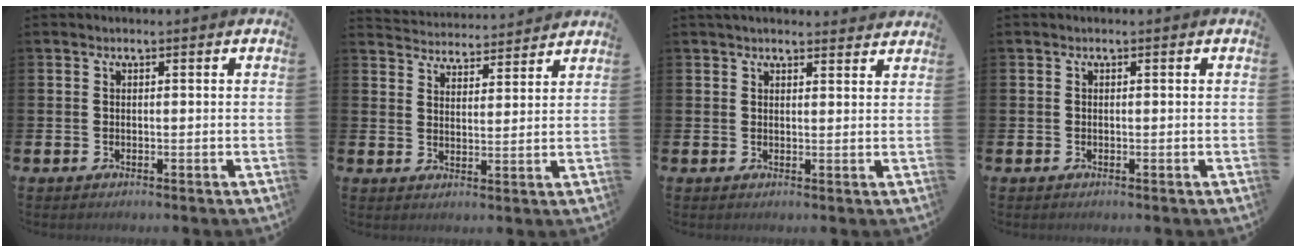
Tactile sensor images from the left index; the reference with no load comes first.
{"total": 4.3, "force": [4.2, 0.4, -0.5], "torque": [-0.010, -0.031, 0.076]}
{"total": 2.5, "force": [2.4, 0.5, 0.4], "torque": [-0.002, -0.011, 0.042]}
{"total": 0.0}